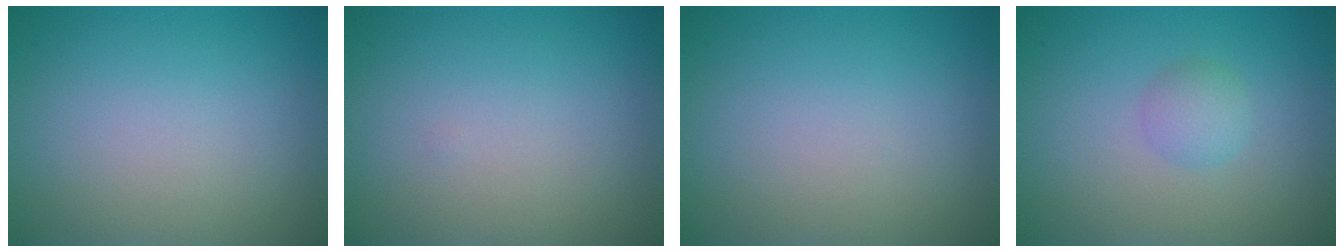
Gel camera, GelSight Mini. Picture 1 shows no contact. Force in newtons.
{"total": 0.0}
{"total": 0.0}
{"total": 1.7, "press": 1.7, "slide": 0.1}